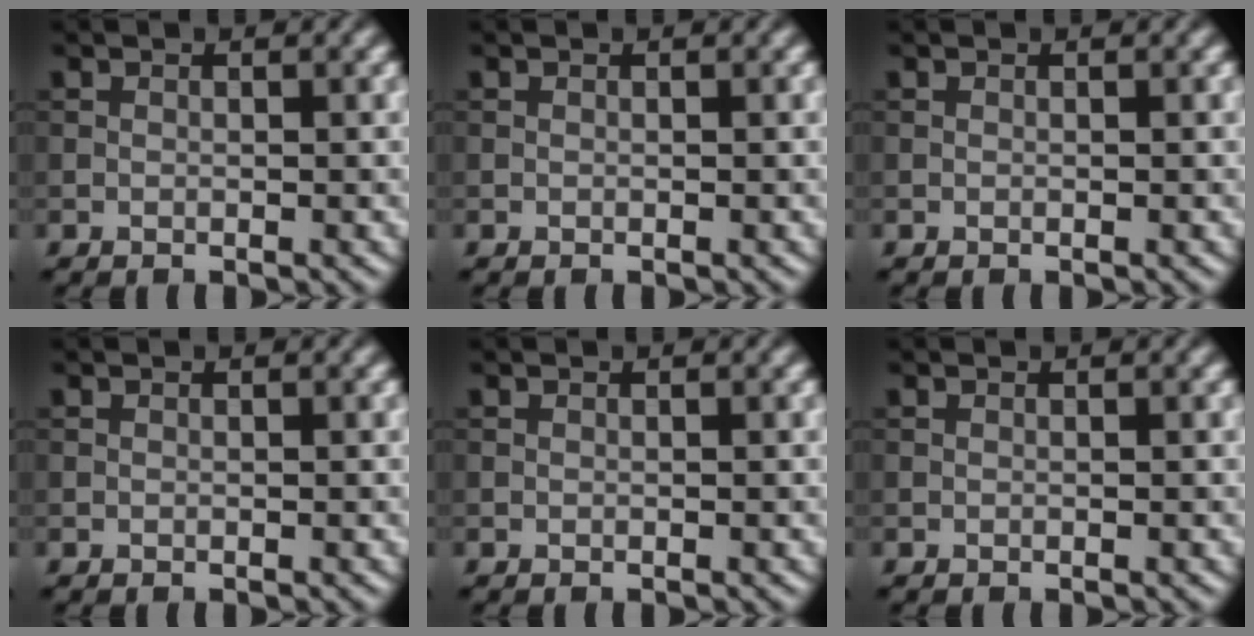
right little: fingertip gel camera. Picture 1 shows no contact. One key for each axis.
{"total": 0.0}
{"total": 0.0}
{"total": 0.0}
{"total": 0.0}
{"total": 0.0}